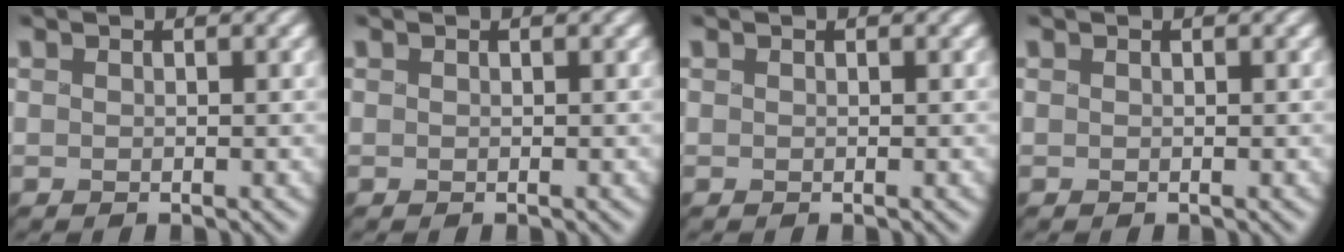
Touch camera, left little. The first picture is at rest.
{"total": 0.0}
{"total": 0.0}
{"total": 0.0}